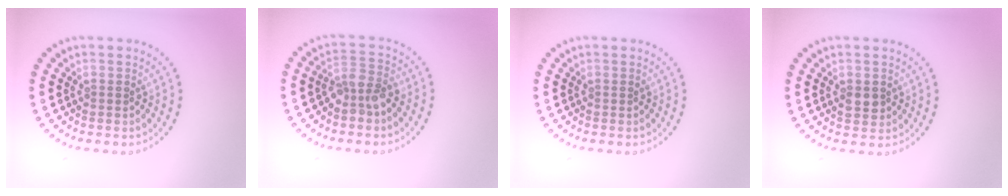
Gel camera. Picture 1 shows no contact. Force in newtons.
{"total": 2.8, "press": 2.2, "slide": 1.6}
{"total": 0.0}
{"total": 1.7, "press": 1.7, "slide": 0.1}